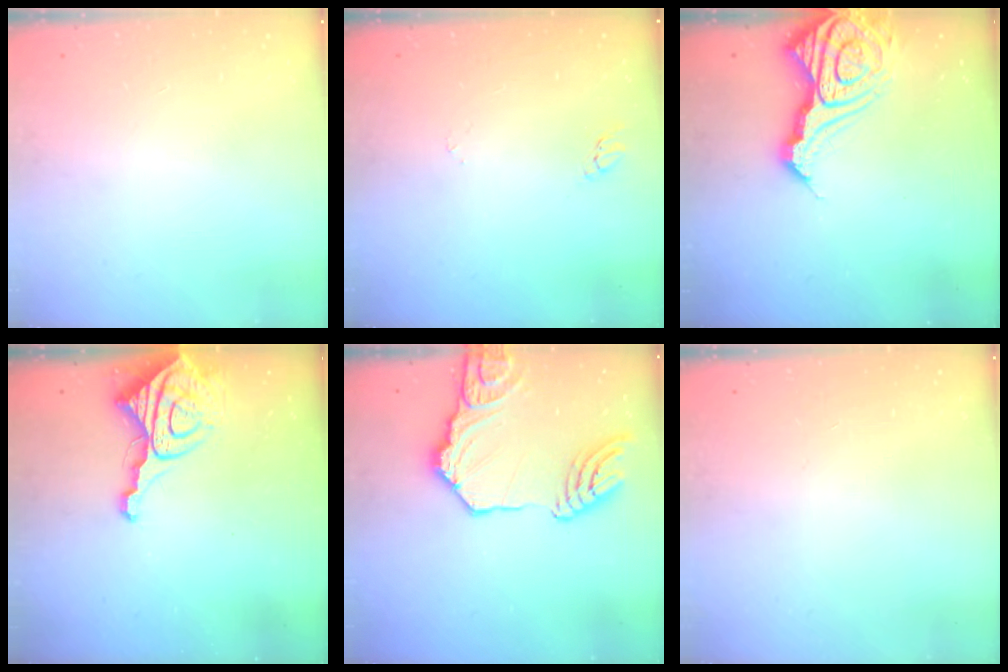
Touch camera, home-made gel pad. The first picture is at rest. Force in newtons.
{"total": 2.2, "press": 2.2, "slide": 0.2}
{"total": 17.6, "press": 17.4, "slide": 1.9}
{"total": 8.9, "press": 8.8, "slide": 1.0}
{"total": 18.3, "press": 18.2, "slide": 2.1}
{"total": 0.0}